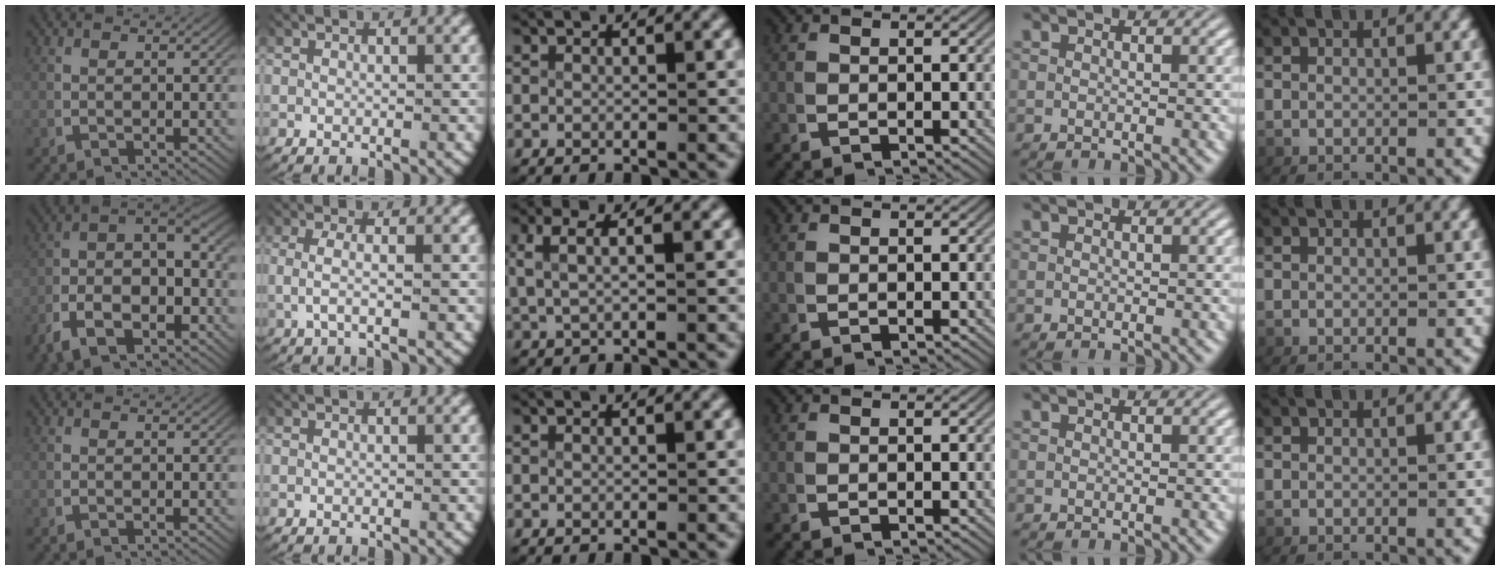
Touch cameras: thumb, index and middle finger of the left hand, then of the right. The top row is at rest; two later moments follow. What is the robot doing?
{"motion": "lift_and_place", "object": "towel"}